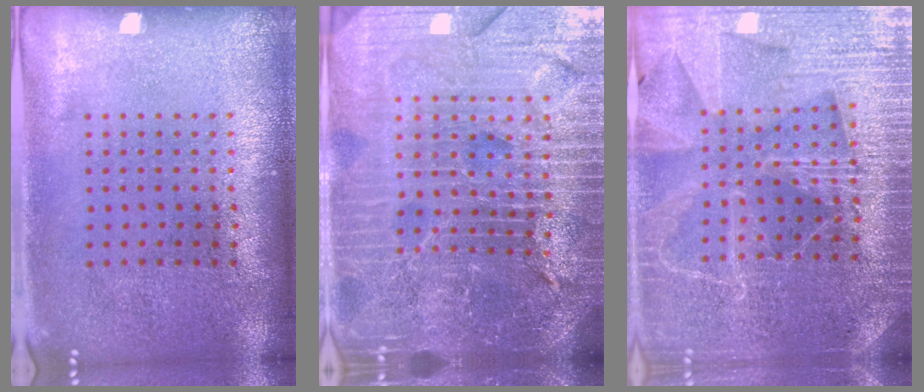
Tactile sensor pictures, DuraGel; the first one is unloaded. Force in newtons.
{"total": 6.2, "press": 5.5, "slide": 2.9}
{"total": 4.4, "press": 4.2, "slide": 1.5}